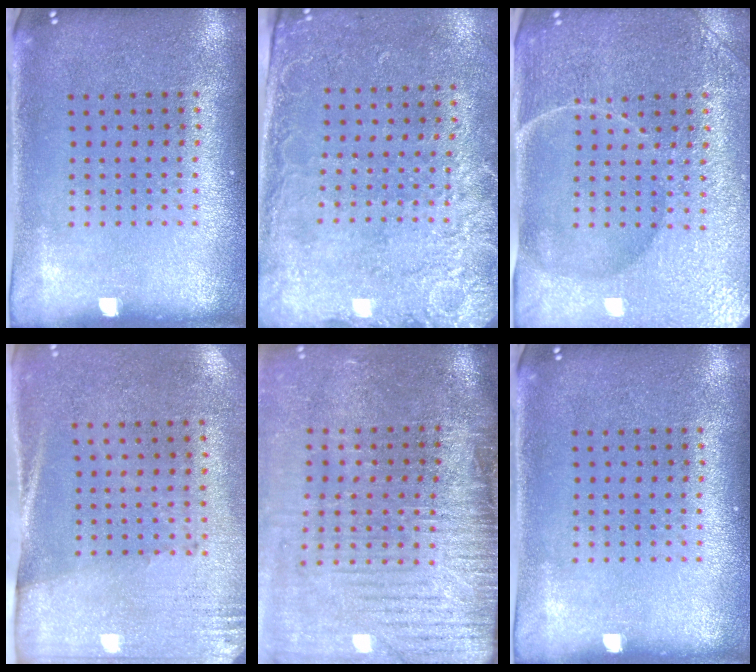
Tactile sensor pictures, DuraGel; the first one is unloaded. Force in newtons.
{"total": 2.5, "press": 2.0, "slide": 1.5}
{"total": 4.5, "press": 4.3, "slide": 1.4}
{"total": 2.7, "press": 2.4, "slide": 1.3}
{"total": 4.4, "press": 3.8, "slide": 2.2}
{"total": 0.0}